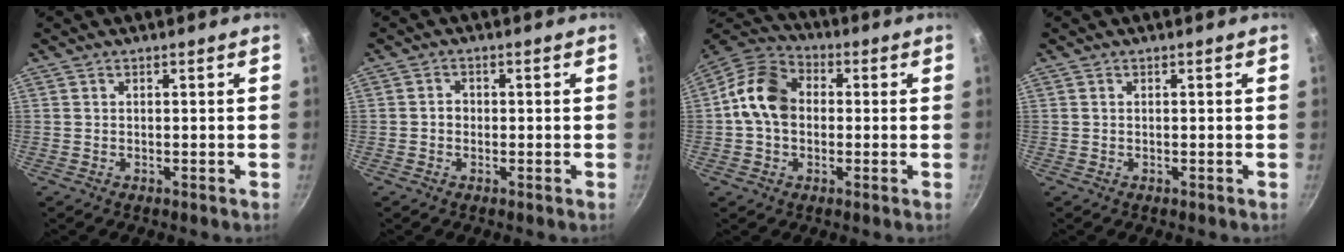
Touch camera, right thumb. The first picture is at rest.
{"total": 1.7, "force": [-0.3, 1.5, 0.8], "torque": [-0.009, 0.008, -0.007]}
{"total": 11.9, "force": [0.2, 9.1, 7.7], "torque": [-0.113, 0.026, -0.014]}
{"total": 0.0}